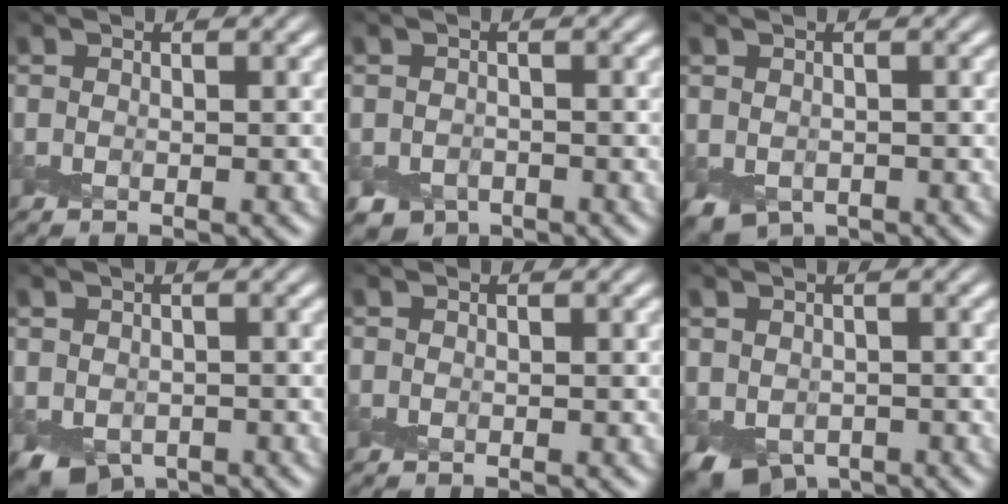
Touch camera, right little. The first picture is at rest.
{"total": 2.0, "force": [-1.3, 1.4, 0.1], "torque": [0.007, 0.002, -0.029]}
{"total": 1.3, "force": [-0.1, 1.2, 0.5], "torque": [-0.010, -0.002, -0.003]}
{"total": 2.9, "force": [-0.6, 2.3, 1.6], "torque": [-0.031, -0.010, -0.010]}
{"total": 0.0}
{"total": 3.6, "force": [-1.0, 2.8, 2.1], "torque": [-0.039, -0.013, -0.015]}